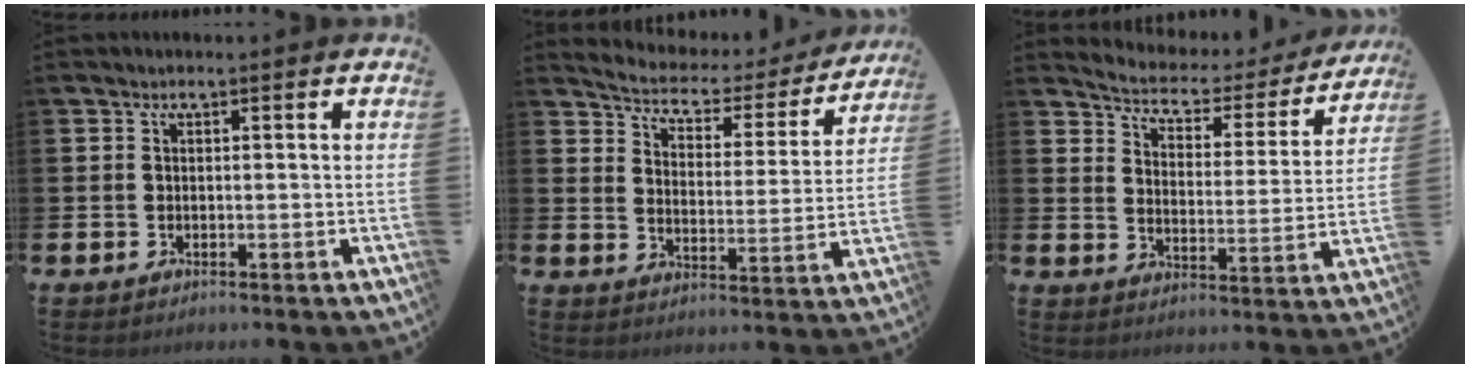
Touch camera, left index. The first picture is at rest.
{"total": 4.6, "force": [4.3, 1.4, 0.8], "torque": [-0.045, -0.038, 0.066]}
{"total": 4.5, "force": [4.2, 1.3, 0.7], "torque": [-0.044, -0.036, 0.065]}